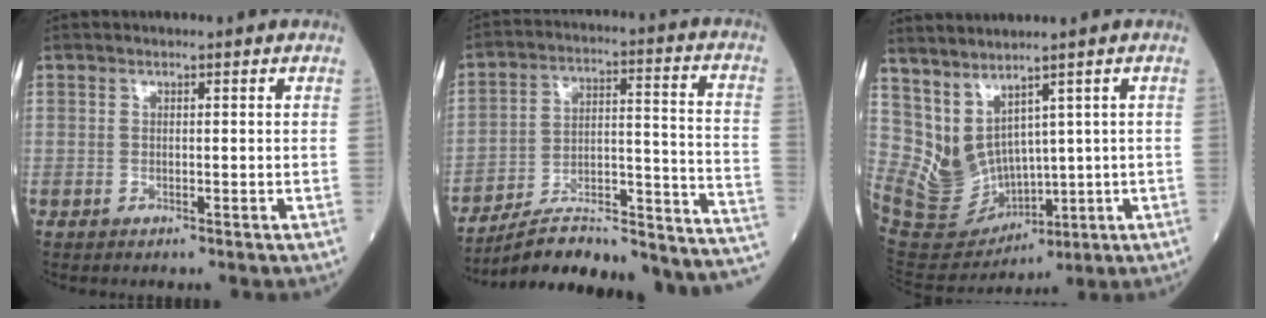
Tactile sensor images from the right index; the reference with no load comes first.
{"total": 24.7, "force": [-21.2, 4.2, 12.0], "torque": [-0.111, 0.038, -0.300]}
{"total": 9.1, "force": [4.4, 6.1, 5.2], "torque": [-0.115, 0.003, 0.124]}